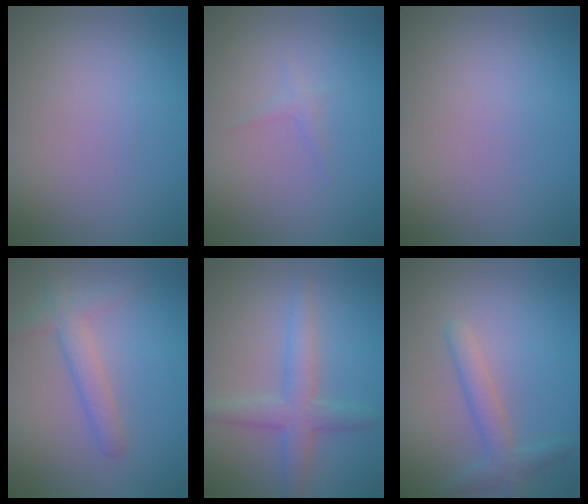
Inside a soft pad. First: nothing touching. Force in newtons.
{"total": 0.7, "press": 0.7, "slide": 0.0}
{"total": 0.0}
{"total": 2.8, "press": 2.8, "slide": 0.1}
{"total": 3.6, "press": 3.6, "slide": 0.1}
{"total": 2.5, "press": 2.5, "slide": 0.1}